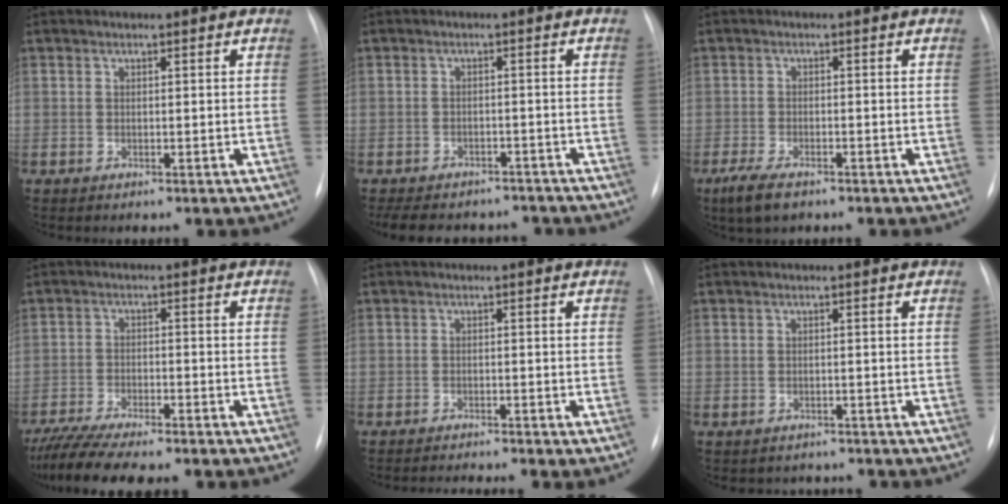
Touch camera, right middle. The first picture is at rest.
{"total": 12.5, "force": [-10.7, 5.3, 3.5], "torque": [-0.068, 0.010, -0.130]}
{"total": 4.8, "force": [-3.3, 1.6, 3.1], "torque": [-0.068, -0.011, -0.053]}
{"total": 10.8, "force": [-9.1, 1.2, 5.6], "torque": [-0.094, -0.016, -0.142]}
{"total": 4.2, "force": [-3.8, -0.6, 1.6], "torque": [-0.020, -0.006, -0.054]}
{"total": 3.0, "force": [-2.6, 1.4, -0.2], "torque": [-0.001, 0.007, -0.034]}